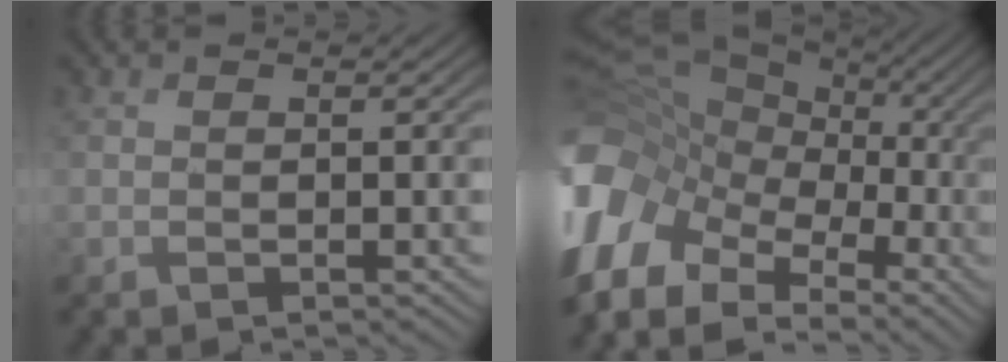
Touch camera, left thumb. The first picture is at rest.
{"total": 18.8, "force": [-5.7, 13.3, 12.0], "torque": [-0.317, 0.007, -0.087]}